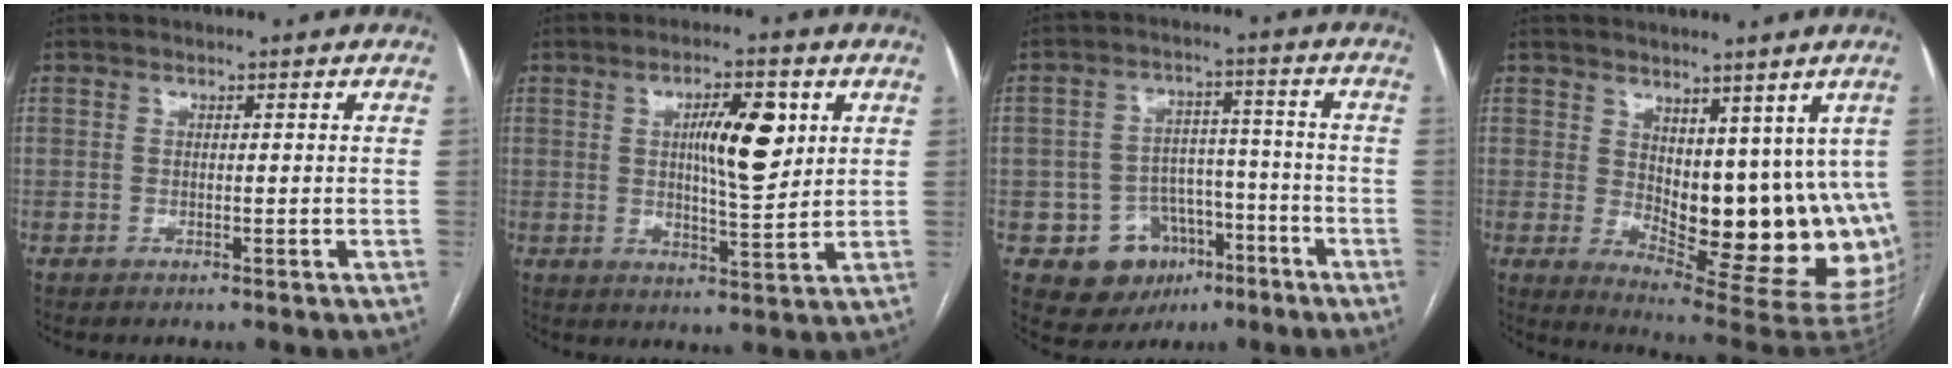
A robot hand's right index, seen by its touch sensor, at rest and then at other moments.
{"total": 8.9, "force": [2.6, 2.1, 8.3], "torque": [-0.138, 0.005, 0.045]}
{"total": 9.5, "force": [-4.6, 7.9, 2.9], "torque": [-0.039, 0.029, -0.058]}
{"total": 15.7, "force": [2.4, 7.6, 13.5], "torque": [-0.168, -0.025, 0.052]}